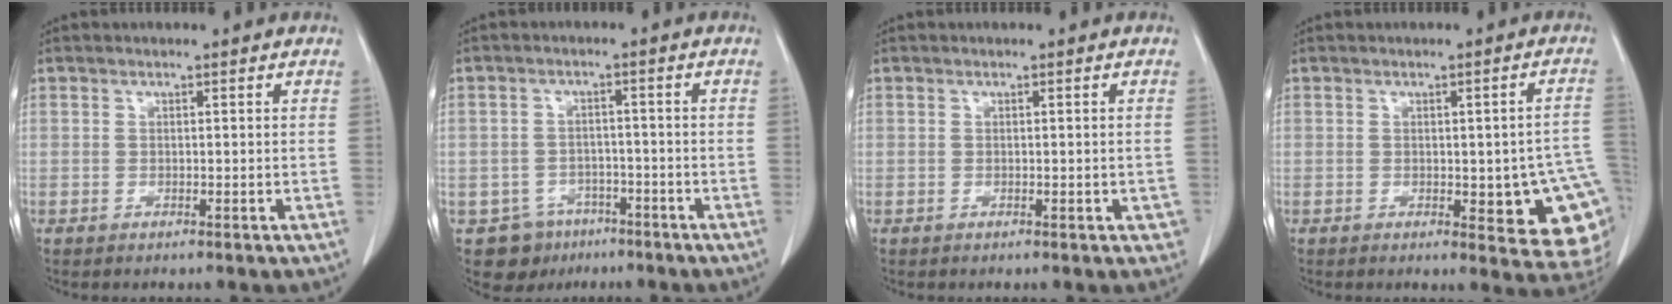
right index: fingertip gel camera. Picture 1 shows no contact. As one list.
[{"total": 6.8, "force": [-4.1, 5.5, 0.6], "torque": [-0.008, 0.010, -0.054]}, {"total": 1.6, "force": [-0.4, 0.7, 1.3], "torque": [-0.010, 0.004, -0.001]}, {"total": 12.7, "force": [-2.1, 4.0, 11.9], "torque": [-0.094, 0.006, -0.014]}]